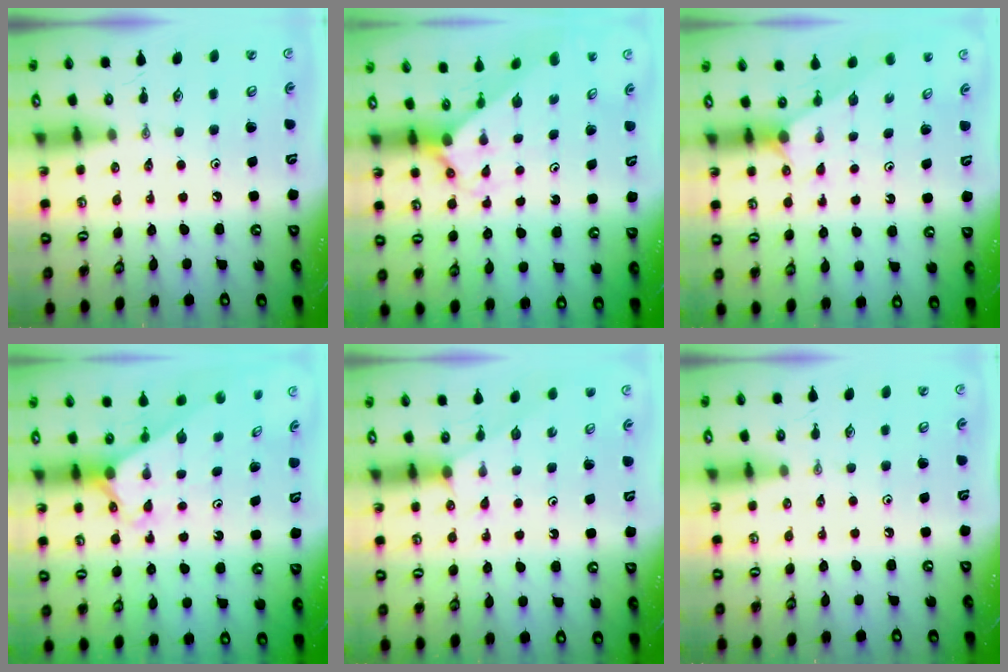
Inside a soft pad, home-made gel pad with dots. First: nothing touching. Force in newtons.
{"total": 1.8, "press": 1.8, "slide": 0.1}
{"total": 0.9, "press": 0.9, "slide": 0.2}
{"total": 2.3, "press": 2.3, "slide": 0.2}
{"total": 2.4, "press": 2.4, "slide": 0.4}
{"total": 0.0}